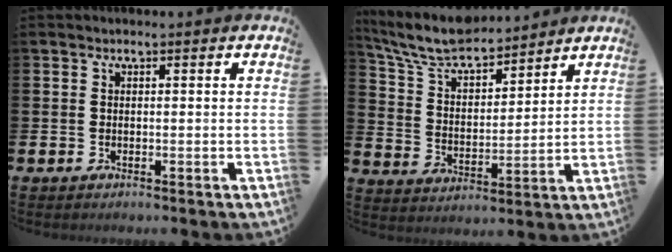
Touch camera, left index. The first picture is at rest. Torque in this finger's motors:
{"motor_torque": [0.10, -0.45, 0.75, 0.20]}